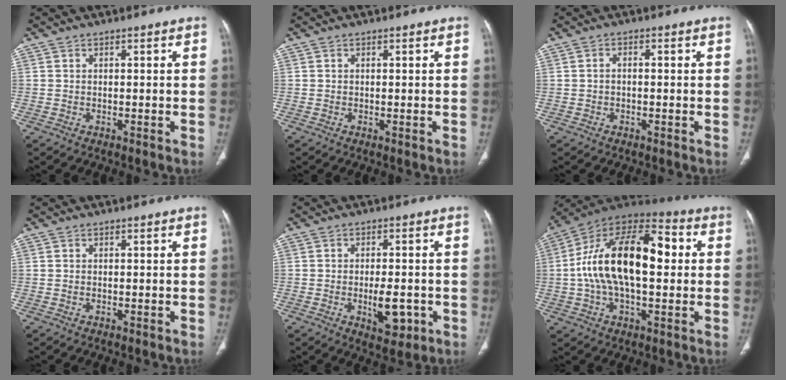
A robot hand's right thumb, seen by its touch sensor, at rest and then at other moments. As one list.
[{"total": 0.0}, {"total": 1.2, "force": [-0.2, 0.6, 0.9], "torque": [-0.016, 0.006, -0.004]}, {"total": 0.0}, {"total": 6.9, "force": [-1.9, 3.3, 5.8], "torque": [-0.073, 0.000, -0.020]}, {"total": 22.7, "force": [1.8, 11.5, 19.5], "torque": [-0.336, 0.035, 0.021]}]